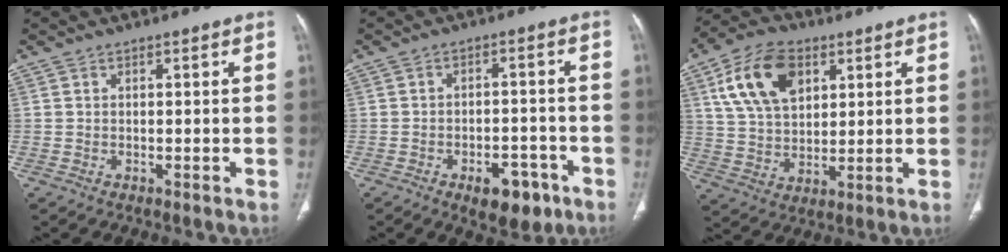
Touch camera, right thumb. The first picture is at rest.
{"total": 8.3, "force": [-4.4, 4.5, 5.5], "torque": [-0.051, 0.025, -0.057]}
{"total": 14.8, "force": [5.9, 9.3, 9.9], "torque": [-0.163, -0.009, 0.112]}